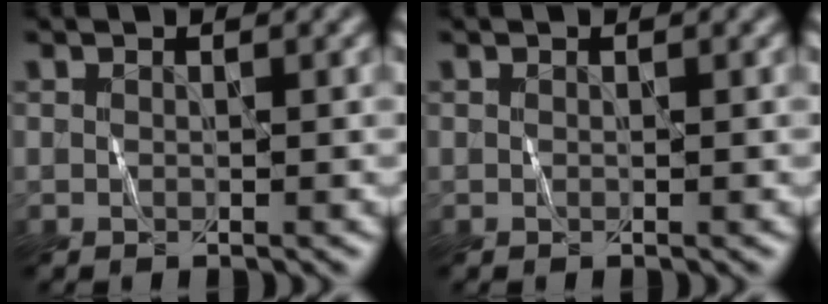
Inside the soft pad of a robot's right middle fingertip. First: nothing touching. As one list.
[{"total": 0.0}]